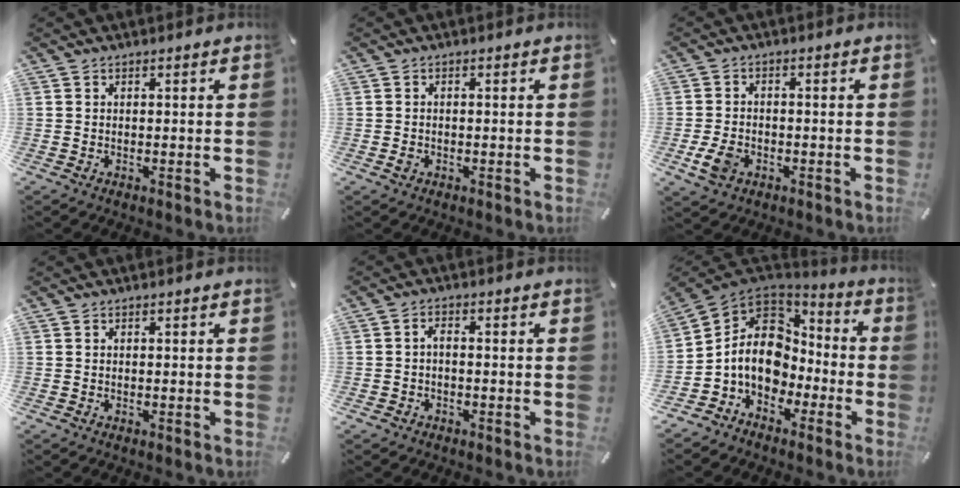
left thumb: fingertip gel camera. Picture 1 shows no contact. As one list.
[{"total": 1.2, "force": [-0.4, 0.8, 0.8], "torque": [-0.014, 0.000, -0.008]}, {"total": 5.2, "force": [-2.1, 3.6, 3.1], "torque": [-0.076, 0.004, -0.041]}, {"total": 0.0}, {"total": 1.9, "force": [-1.0, 1.1, 1.2], "torque": [-0.024, 0.008, -0.023]}, {"total": 12.2, "force": [-1.4, 10.3, 6.3], "torque": [-0.141, 0.001, -0.026]}]